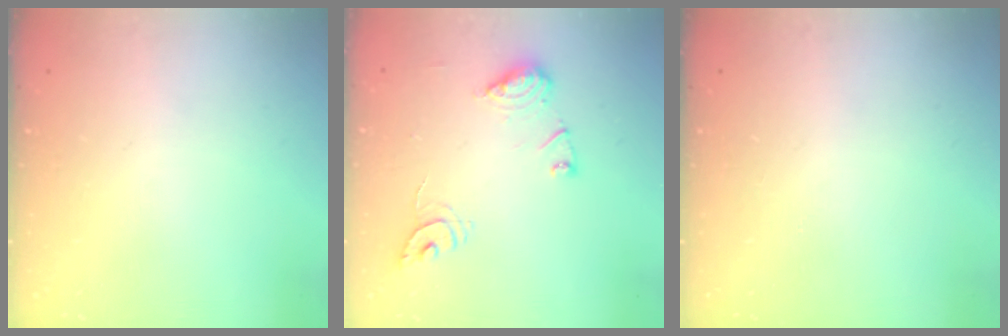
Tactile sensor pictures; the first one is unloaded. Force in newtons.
{"total": 10.8, "press": 10.8, "slide": 0.5}
{"total": 0.0}